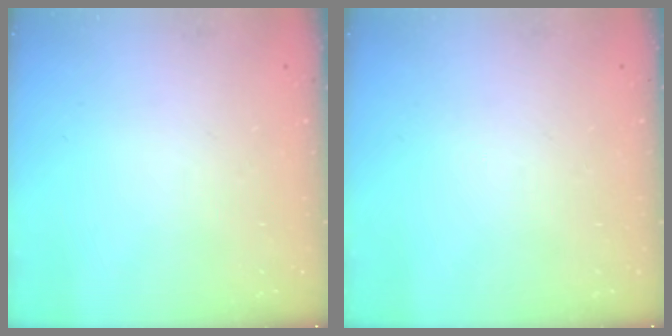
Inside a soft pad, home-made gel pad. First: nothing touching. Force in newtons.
{"total": 0.0}